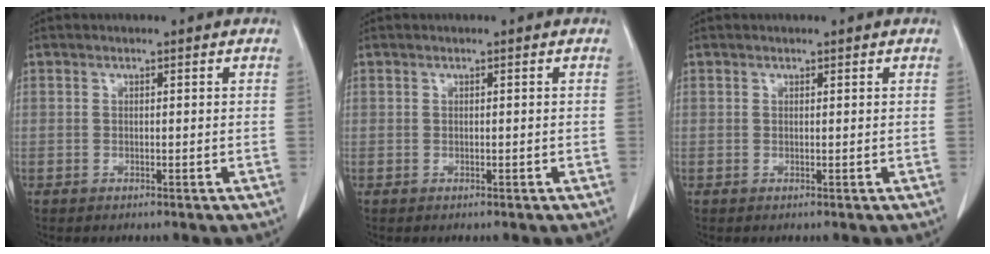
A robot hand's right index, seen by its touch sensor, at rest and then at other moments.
{"total": 0.0}
{"total": 0.0}